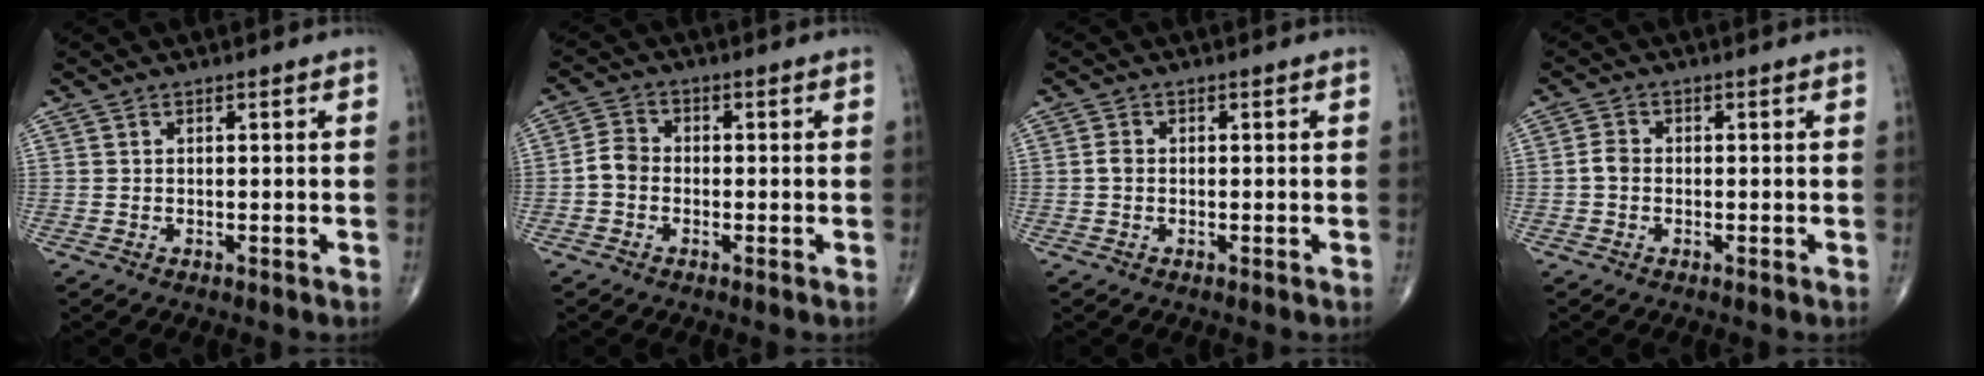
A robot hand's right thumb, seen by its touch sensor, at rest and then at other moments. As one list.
[{"total": 3.7, "force": [-1.0, 3.0, 2.0], "torque": [-0.030, 0.011, -0.029]}, {"total": 1.4, "force": [-0.2, 1.0, 0.8], "torque": [-0.013, 0.002, -0.006]}, {"total": 2.2, "force": [-0.5, 1.7, 1.3], "torque": [-0.022, 0.006, -0.014]}]